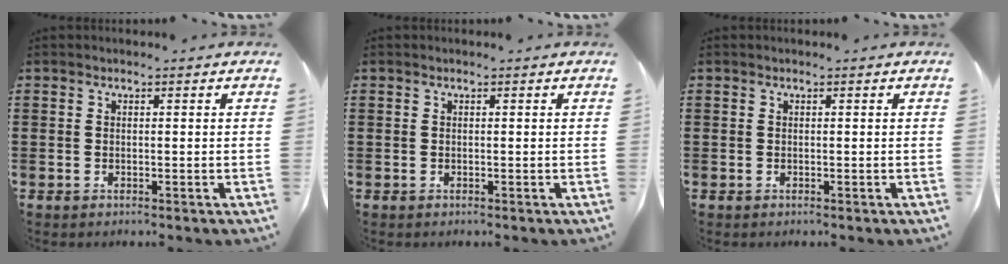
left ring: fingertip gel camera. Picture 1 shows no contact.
{"total": 0.0}
{"total": 0.0}